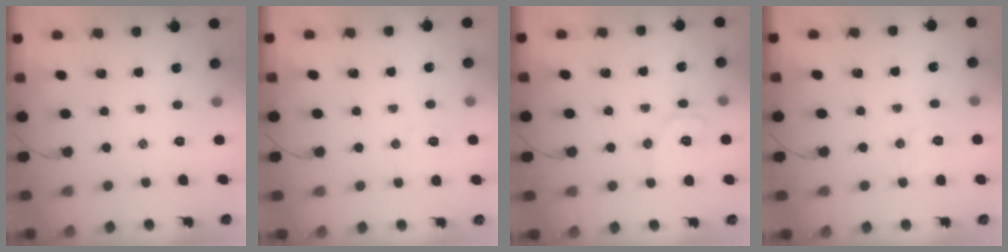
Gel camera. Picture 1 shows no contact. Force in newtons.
{"total": 3.7, "press": 3.7, "slide": 0.8}
{"total": 9.1, "press": 9.1, "slide": 0.4}
{"total": 4.6, "press": 4.4, "slide": 1.1}